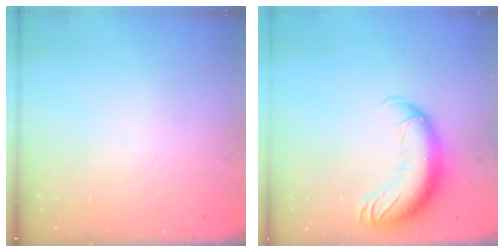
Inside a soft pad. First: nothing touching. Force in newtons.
{"total": 14.0, "press": 13.6, "slide": 3.3}